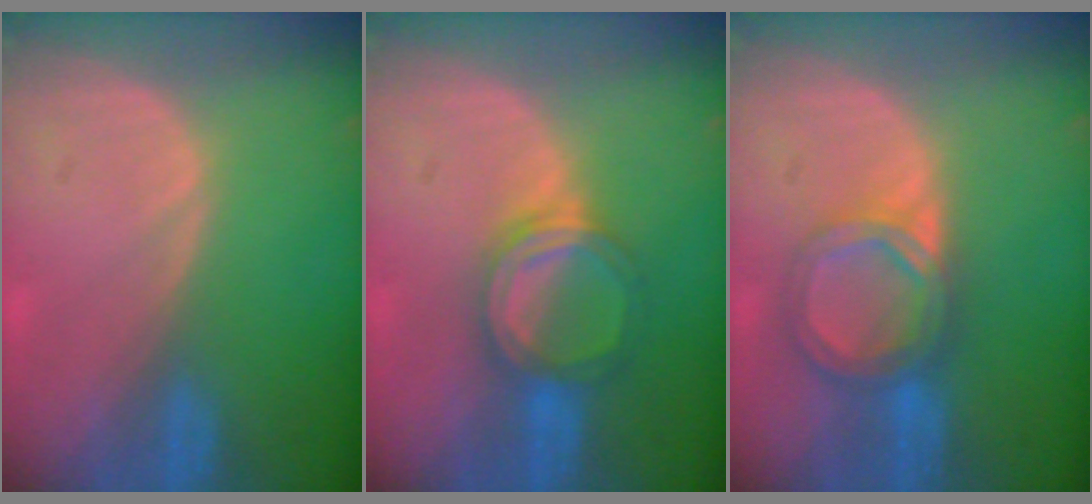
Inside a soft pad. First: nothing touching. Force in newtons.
{"total": 5.4, "press": 5.3, "slide": 0.8}
{"total": 6.4, "press": 5.6, "slide": 3.1}